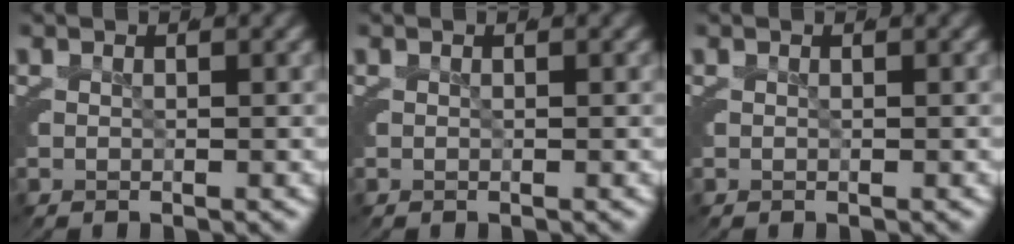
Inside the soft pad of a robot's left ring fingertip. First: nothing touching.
{"total": 0.0}
{"total": 0.0}